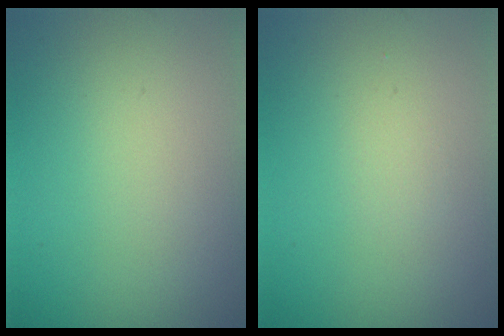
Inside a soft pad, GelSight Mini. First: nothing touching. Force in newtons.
{"total": 0.6, "press": 0.6, "slide": 0.0}